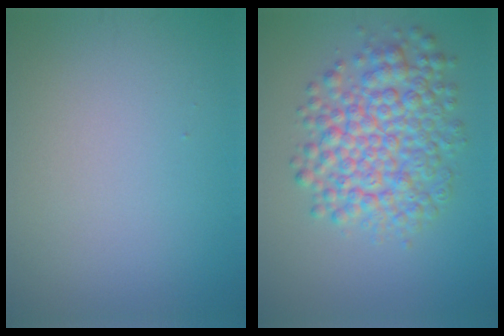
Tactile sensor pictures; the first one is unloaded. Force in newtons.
{"total": 7.2, "press": 7.2, "slide": 0.1}